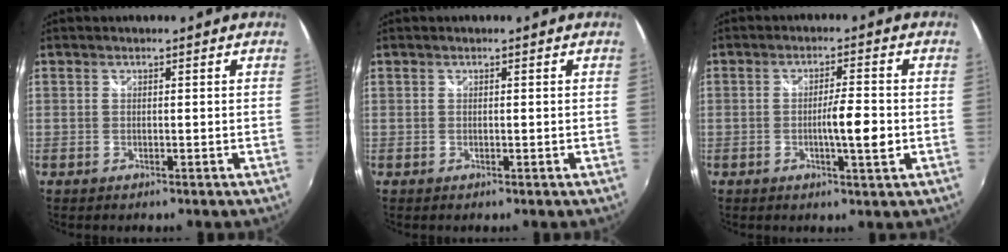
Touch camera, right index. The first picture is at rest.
{"total": 0.0}
{"total": 5.5, "force": [-1.2, 0.3, 5.4], "torque": [-0.088, -0.006, -0.019]}